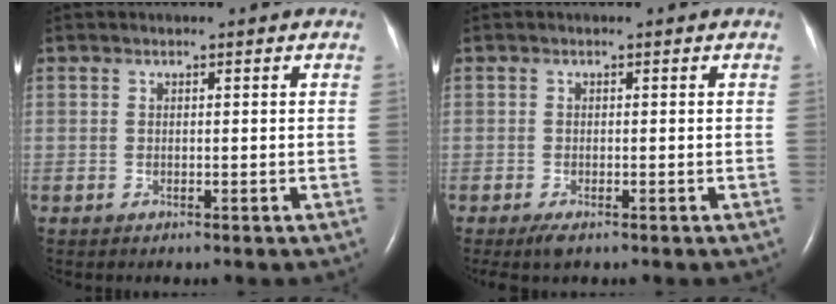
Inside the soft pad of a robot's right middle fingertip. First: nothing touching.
{"total": 2.1, "force": [-1.4, 0.6, 1.5], "torque": [-0.036, -0.008, -0.023]}